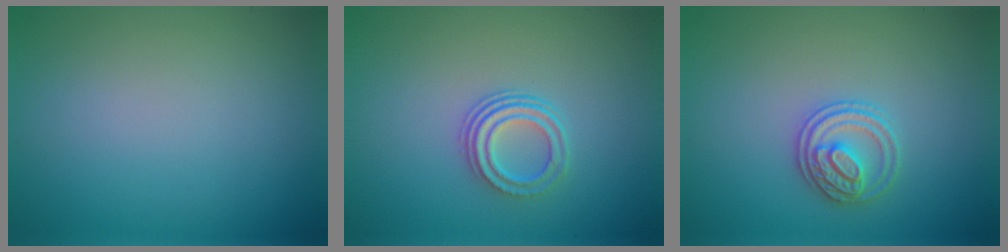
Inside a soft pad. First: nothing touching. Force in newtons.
{"total": 3.0, "press": 2.2, "slide": 2.0}
{"total": 2.7, "press": 2.7, "slide": 0.6}